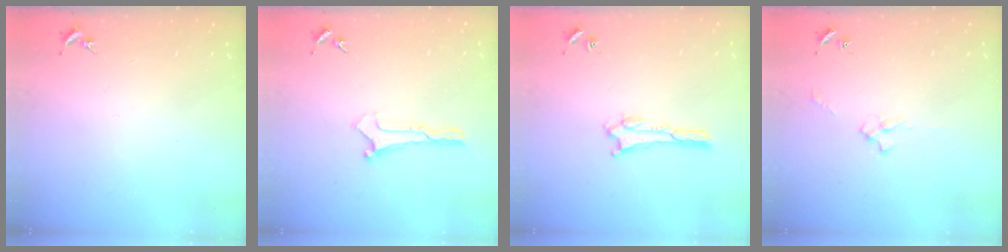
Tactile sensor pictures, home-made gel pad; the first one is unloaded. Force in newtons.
{"total": 0.0}
{"total": 1.1, "press": 1.0, "slide": 0.1}
{"total": 2.4, "press": 2.4, "slide": 0.4}